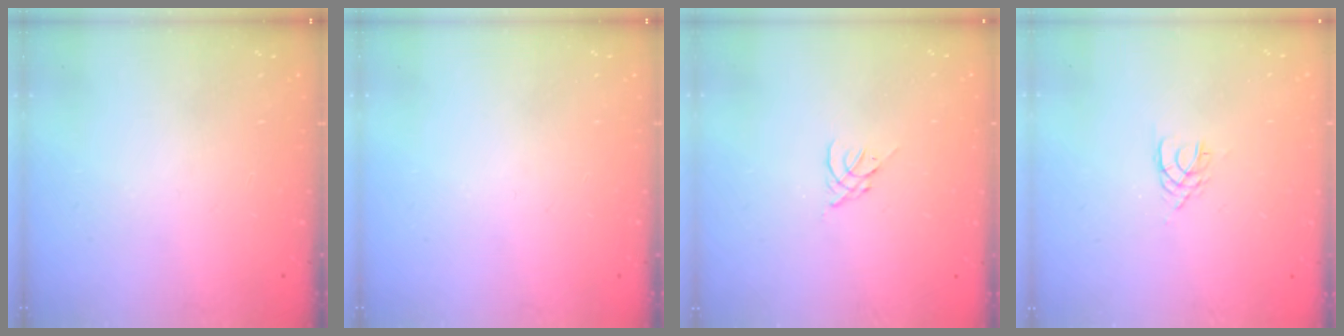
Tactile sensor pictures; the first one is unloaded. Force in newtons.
{"total": 0.0}
{"total": 1.8, "press": 1.7, "slide": 0.5}
{"total": 2.0, "press": 1.9, "slide": 0.3}